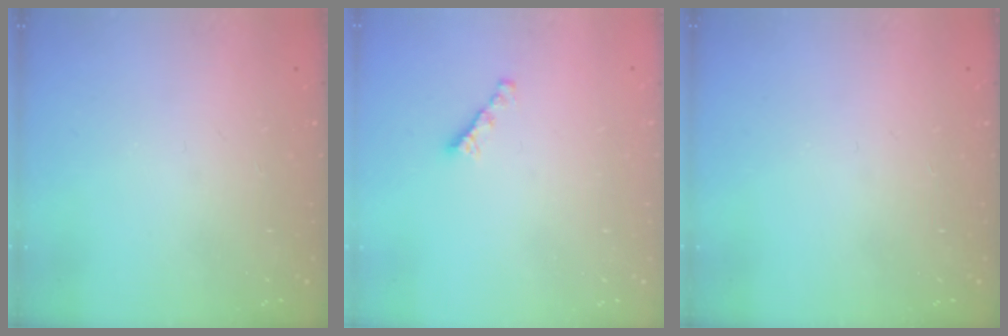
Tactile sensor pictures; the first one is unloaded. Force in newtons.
{"total": 2.7, "press": 2.7, "slide": 0.2}
{"total": 0.0}